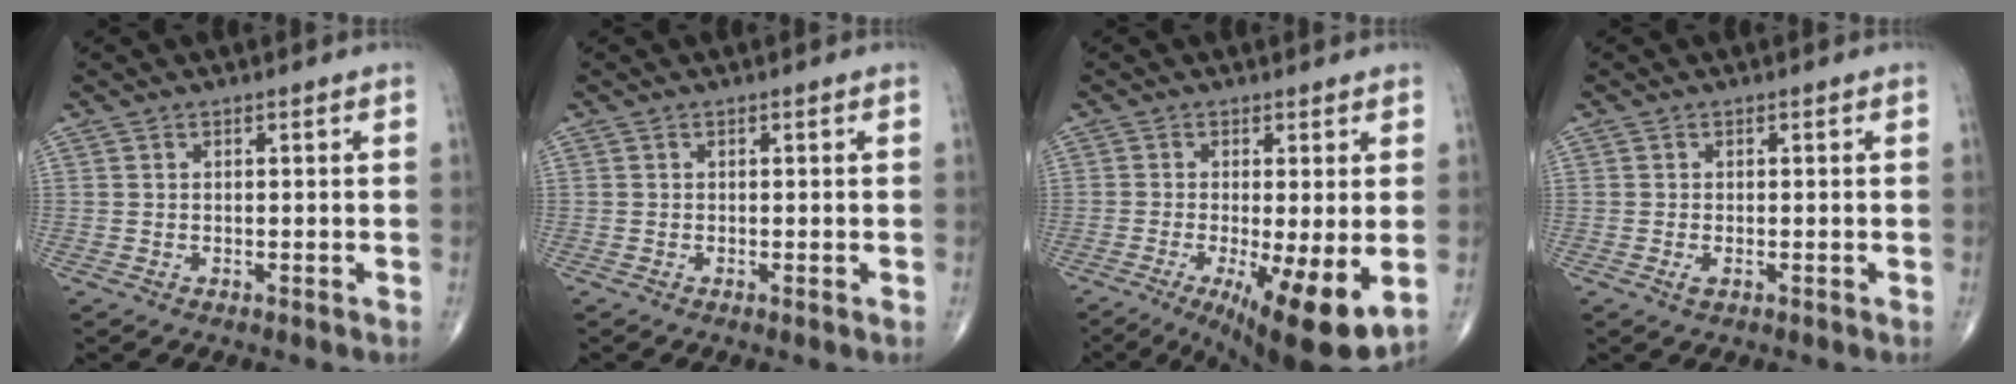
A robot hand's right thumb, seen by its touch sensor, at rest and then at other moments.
{"total": 0.0}
{"total": 13.2, "force": [-3.4, 3.2, 12.3], "torque": [-0.181, -0.027, -0.045]}
{"total": 1.1, "force": [-0.4, 0.5, 0.9], "torque": [-0.022, -0.003, -0.008]}